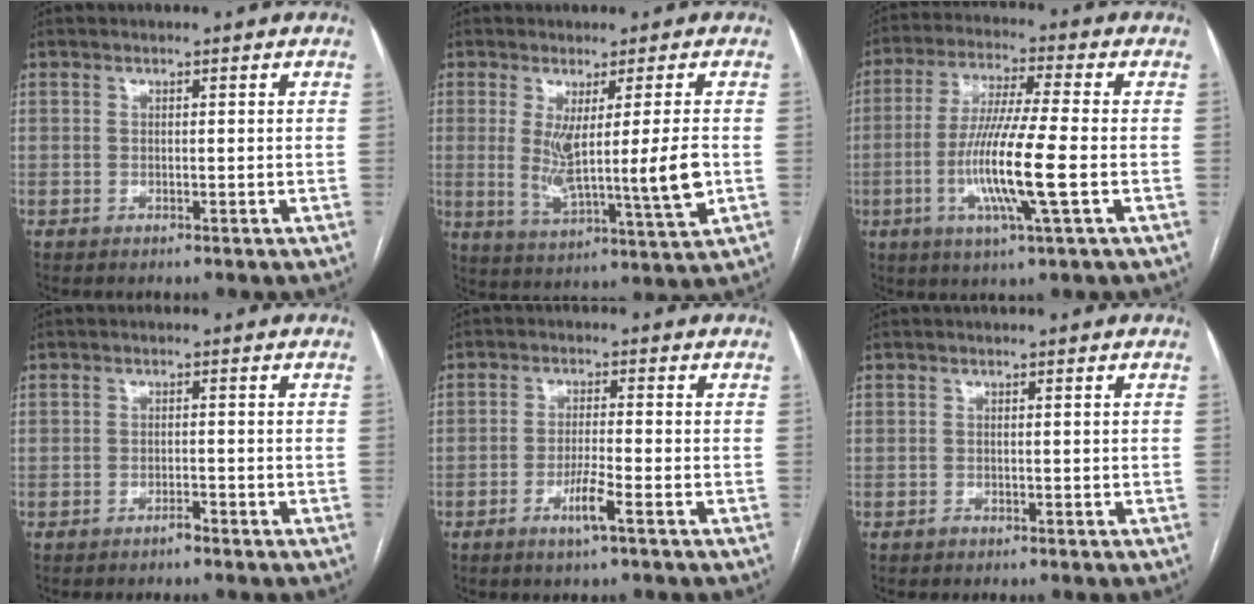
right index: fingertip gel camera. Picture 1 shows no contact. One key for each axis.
{"total": 10.8, "fx": 0.5, "fy": -0.3, "fz": 10.8, "tx": -0.192, "ty": -0.031, "tz": 0.012}
{"total": 12.1, "fx": -2.8, "fy": -0.3, "fz": 11.8, "tx": -0.236, "ty": -0.014, "tz": -0.061}
{"total": 1.1, "fx": -0.9, "fy": 0.1, "fz": 0.5, "tx": -0.009, "ty": 0.001, "tz": -0.015}
{"total": 4.1, "fx": -2.1, "fy": -0.3, "fz": 3.5, "tx": -0.070, "ty": -0.009, "tz": -0.042}
{"total": 0.0}